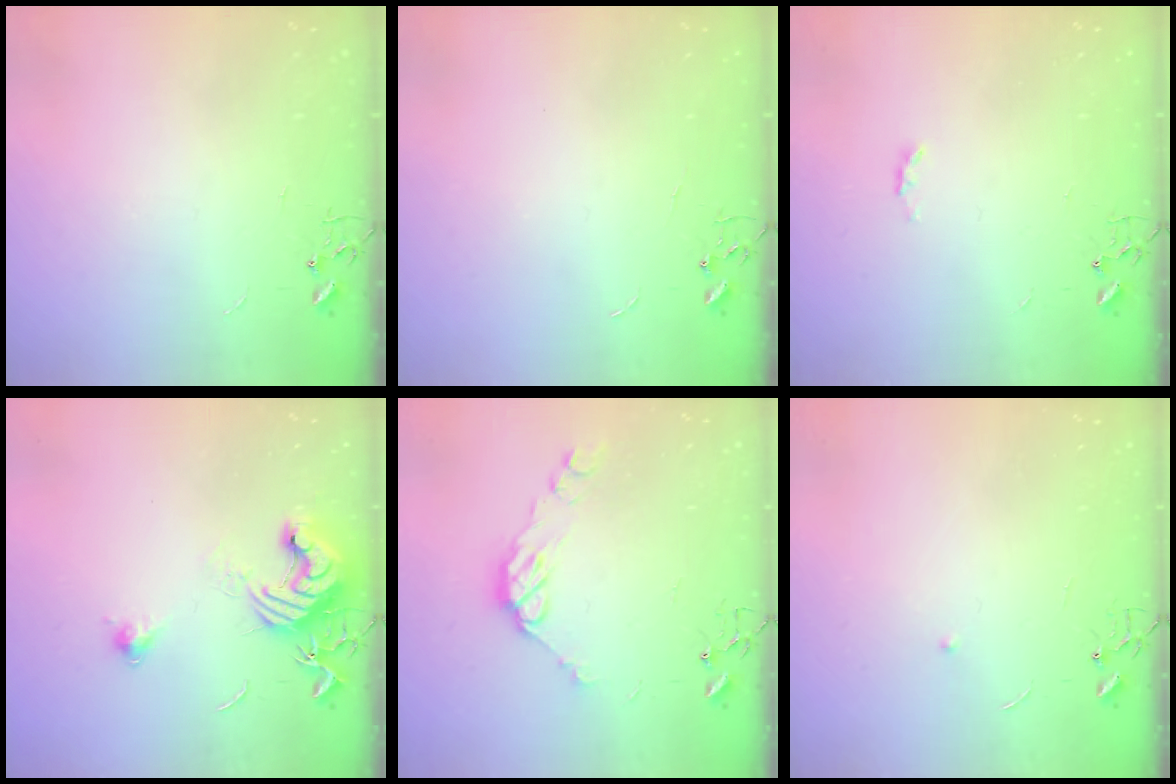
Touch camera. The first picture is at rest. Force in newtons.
{"total": 0.0}
{"total": 2.5, "press": 2.4, "slide": 0.4}
{"total": 12.8, "press": 12.7, "slide": 1.6}
{"total": 9.6, "press": 9.6, "slide": 0.6}
{"total": 3.7, "press": 3.6, "slide": 0.6}